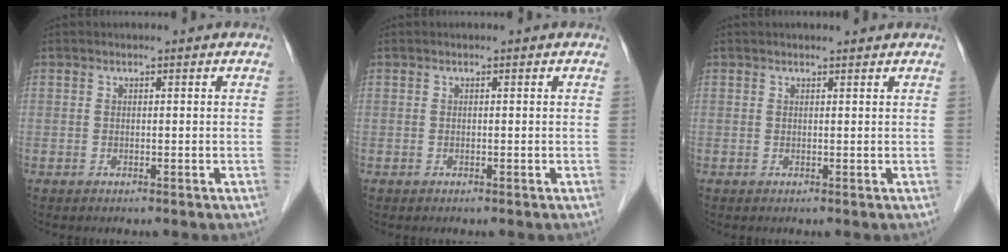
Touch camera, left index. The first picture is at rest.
{"total": 0.0}
{"total": 1.3, "force": [1.2, 0.0, 0.5], "torque": [-0.007, 0.003, 0.014]}